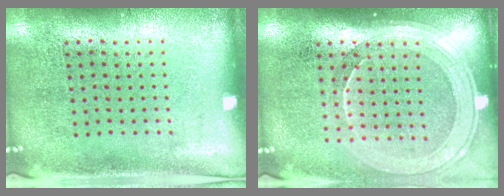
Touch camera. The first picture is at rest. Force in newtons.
{"total": 1.8, "press": 1.6, "slide": 0.8}